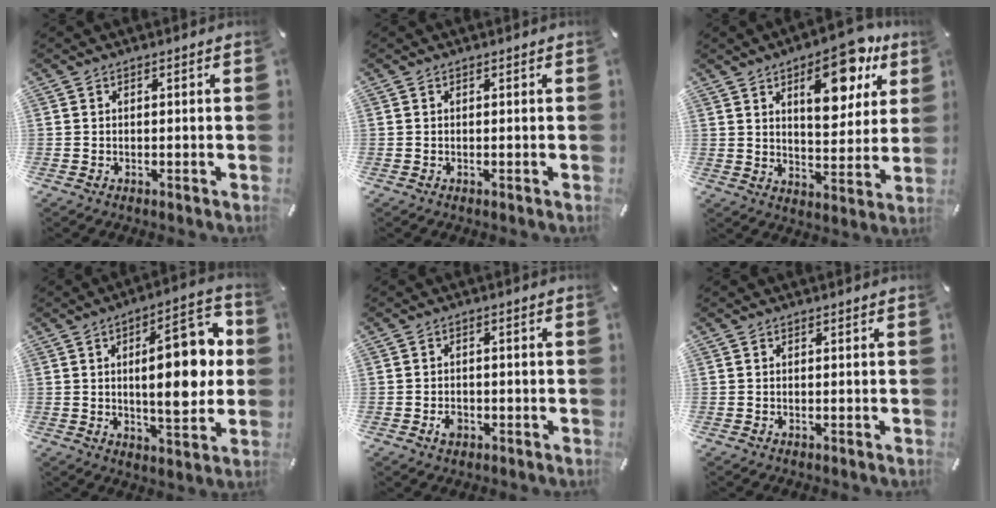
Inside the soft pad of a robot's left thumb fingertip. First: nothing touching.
{"total": 0.0}
{"total": 16.2, "force": [8.8, 7.6, 11.2], "torque": [-0.139, -0.038, 0.141]}
{"total": 17.9, "force": [2.2, 7.5, 16.1], "torque": [-0.220, -0.002, 0.031]}
{"total": 2.9, "force": [-1.2, 2.0, 1.7], "torque": [-0.038, 0.003, -0.024]}
{"total": 0.0}